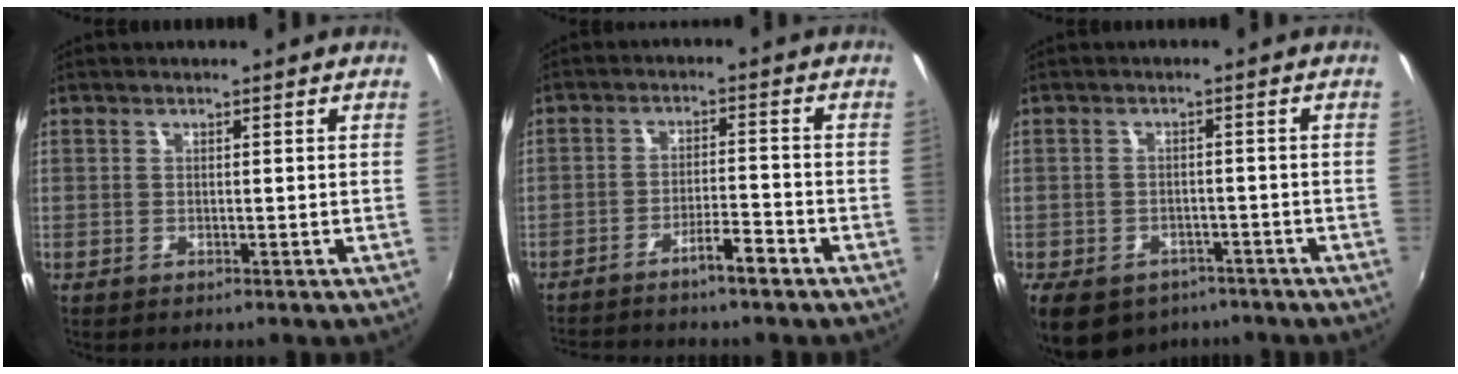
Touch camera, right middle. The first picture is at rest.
{"total": 5.9, "force": [-5.0, 0.2, 3.1], "torque": [-0.066, 0.008, -0.084]}
{"total": 11.7, "force": [-7.7, 7.2, 5.1], "torque": [-0.124, -0.016, -0.109]}